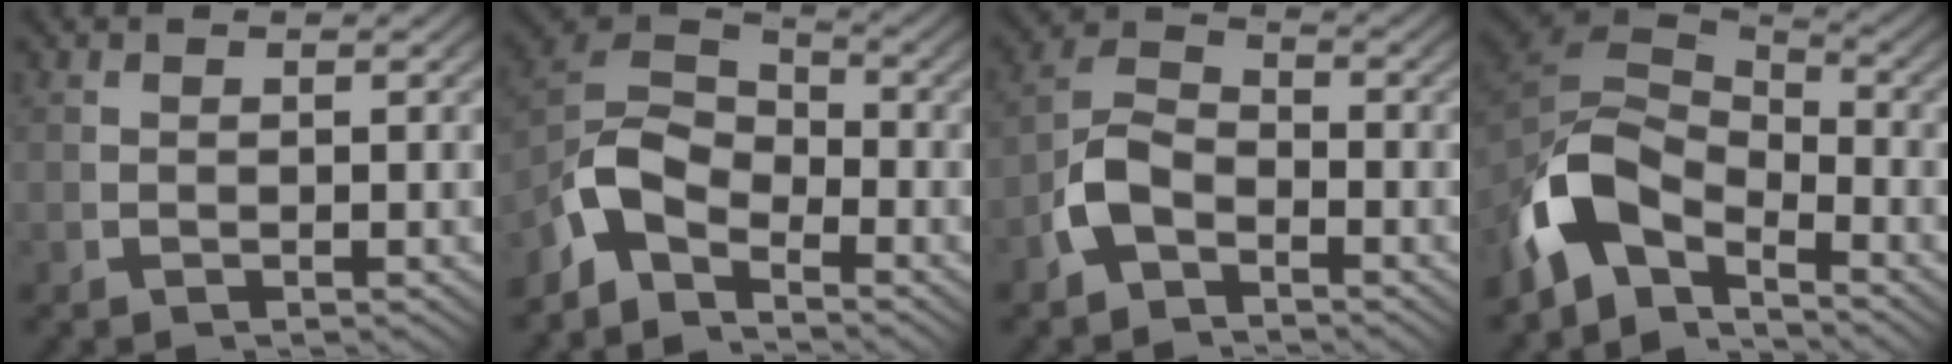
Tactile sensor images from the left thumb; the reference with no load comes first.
{"total": 8.4, "force": [-1.0, 5.9, 5.8], "torque": [-0.118, -0.008, -0.029]}
{"total": 5.8, "force": [-2.1, 4.5, 3.0], "torque": [-0.068, -0.007, -0.042]}
{"total": 11.3, "force": [-1.5, 7.4, 8.4], "torque": [-0.189, -0.024, -0.023]}